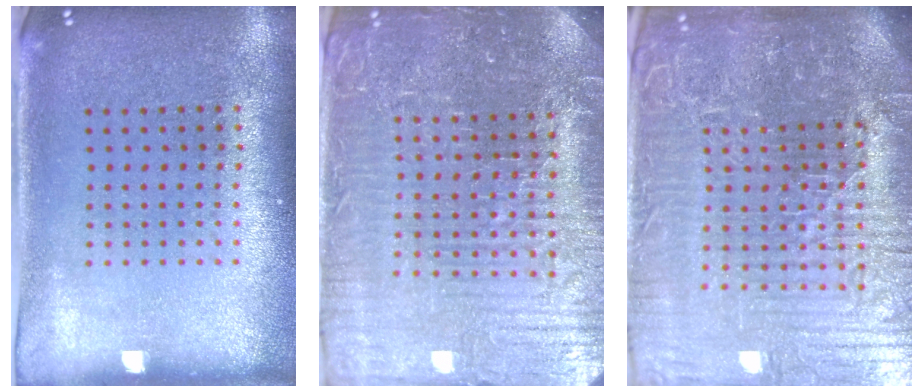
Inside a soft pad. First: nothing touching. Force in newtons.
{"total": 5.4, "press": 5.1, "slide": 1.8}
{"total": 7.7, "press": 6.8, "slide": 3.7}